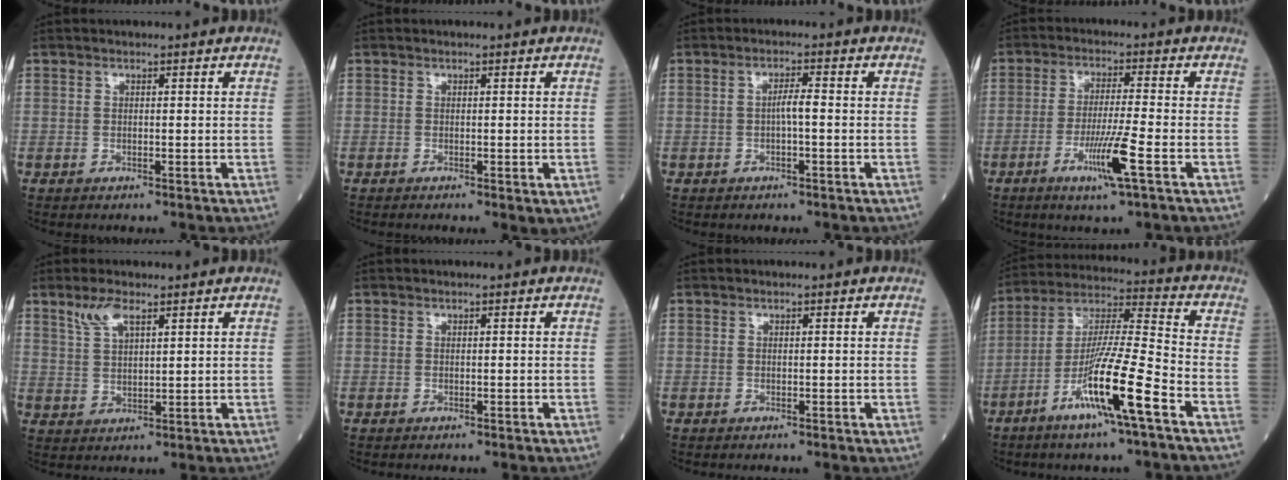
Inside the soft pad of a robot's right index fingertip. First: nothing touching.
{"total": 1.8, "force": [-0.7, 0.4, 1.6], "torque": [-0.023, -0.006, -0.004]}
{"total": 2.1, "force": [-0.3, 0.1, 2.1], "torque": [-0.036, 0.004, -0.004]}
{"total": 7.3, "force": [-3.1, -0.7, 6.6], "torque": [-0.127, -0.015, -0.057]}
{"total": 4.3, "force": [3.0, 1.1, 2.9], "torque": [-0.067, 0.005, 0.065]}
{"total": 0.0}
{"total": 0.0}
{"total": 13.7, "force": [-6.6, -0.5, 12.0], "torque": [-0.235, -0.010, -0.122]}